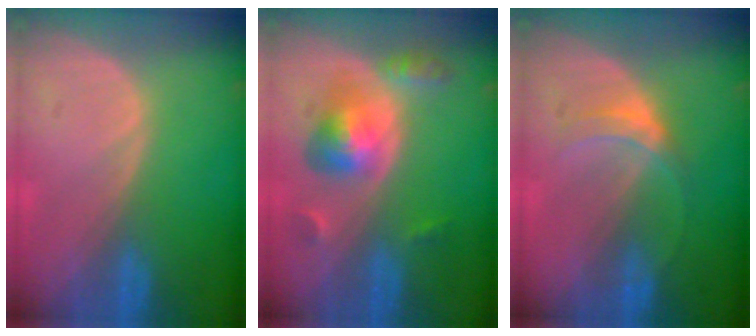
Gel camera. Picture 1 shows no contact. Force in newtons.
{"total": 5.9, "press": 5.5, "slide": 1.9}
{"total": 3.7, "press": 3.3, "slide": 1.7}